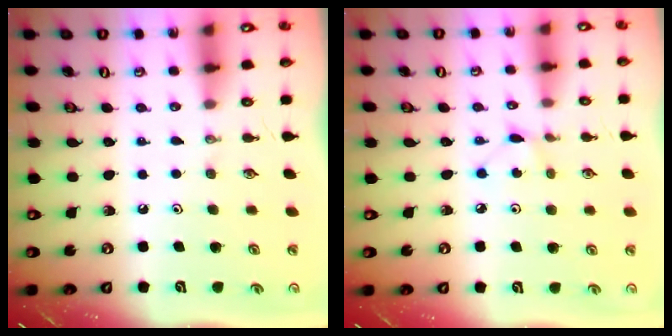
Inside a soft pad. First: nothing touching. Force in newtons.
{"total": 3.0, "press": 3.0, "slide": 0.3}